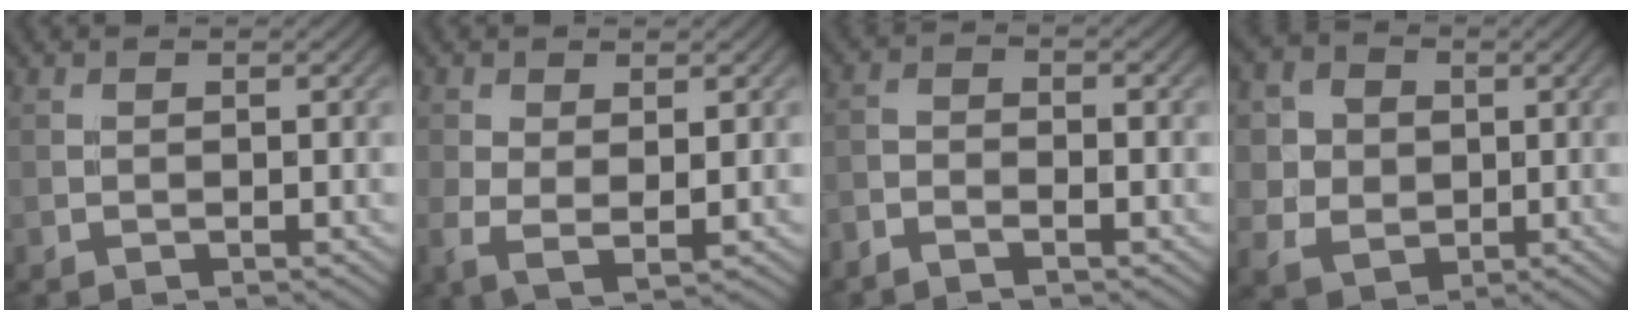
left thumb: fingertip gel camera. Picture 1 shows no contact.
{"total": 4.5, "force": [0.2, 2.5, 3.7], "torque": [-0.091, -0.010, 0.004]}
{"total": 2.6, "force": [-2.1, 0.7, 1.4], "torque": [-0.033, -0.003, -0.049]}
{"total": 8.5, "force": [1.7, 7.6, 3.3], "torque": [-0.125, 0.007, 0.030]}